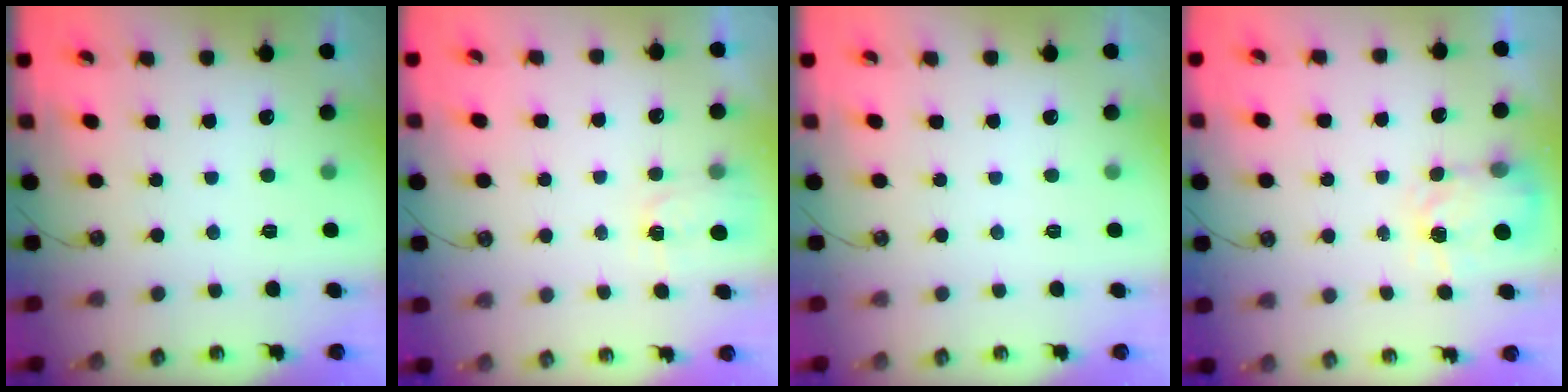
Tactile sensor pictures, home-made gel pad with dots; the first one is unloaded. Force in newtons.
{"total": 2.0, "press": 2.0, "slide": 0.3}
{"total": 0.0}
{"total": 4.0, "press": 3.9, "slide": 0.7}